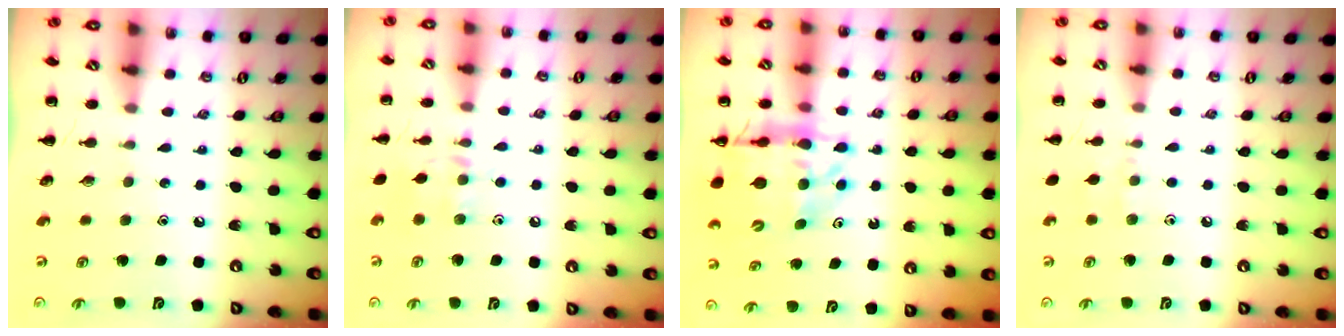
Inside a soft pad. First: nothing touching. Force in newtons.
{"total": 8.7, "press": 8.7, "slide": 0.8}
{"total": 16.7, "press": 16.2, "slide": 4.2}
{"total": 6.0, "press": 5.7, "slide": 1.9}